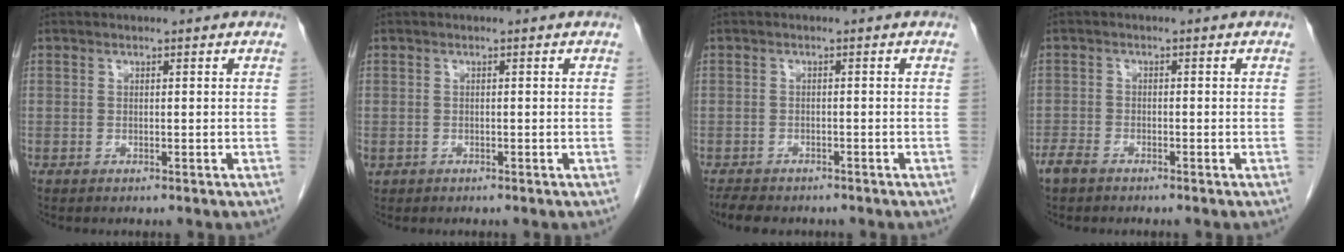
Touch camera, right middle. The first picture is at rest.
{"total": 0.9, "force": [-0.3, 0.8, 0.3], "torque": [-0.010, 0.003, 0.000]}
{"total": 4.6, "force": [-3.9, 1.8, 1.7], "torque": [-0.033, -0.008, -0.056]}
{"total": 2.6, "force": [-2.1, 1.0, 1.2], "torque": [-0.028, -0.001, -0.036]}